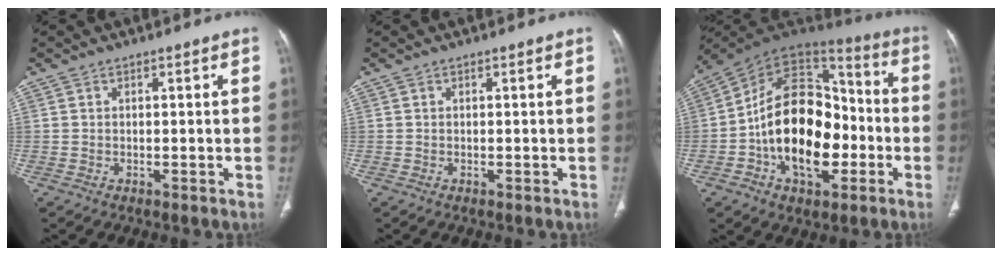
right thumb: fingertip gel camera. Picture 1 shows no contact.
{"total": 0.0}
{"total": 23.4, "force": [-4.9, 14.2, 18.0], "torque": [-0.260, 0.045, -0.081]}